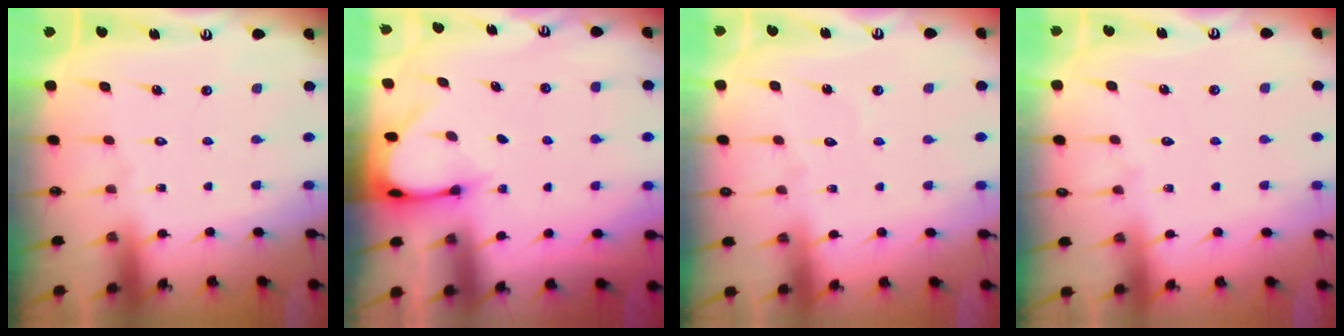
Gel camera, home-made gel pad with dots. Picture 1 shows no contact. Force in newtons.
{"total": 3.2, "press": 3.2, "slide": 0.2}
{"total": 3.1, "press": 3.1, "slide": 0.3}
{"total": 3.3, "press": 3.3, "slide": 0.5}